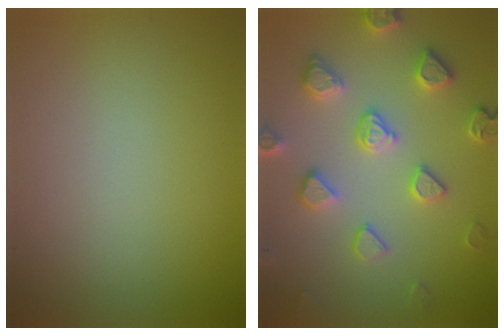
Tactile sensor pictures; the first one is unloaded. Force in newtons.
{"total": 4.4, "press": 4.3, "slide": 0.6}